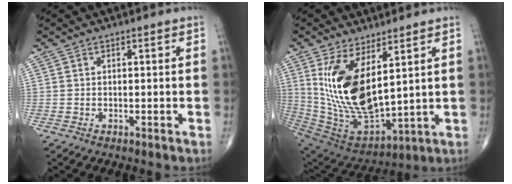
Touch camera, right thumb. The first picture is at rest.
{"total": 18.3, "force": [5.4, 8.4, 15.3], "torque": [-0.292, -0.039, 0.127]}